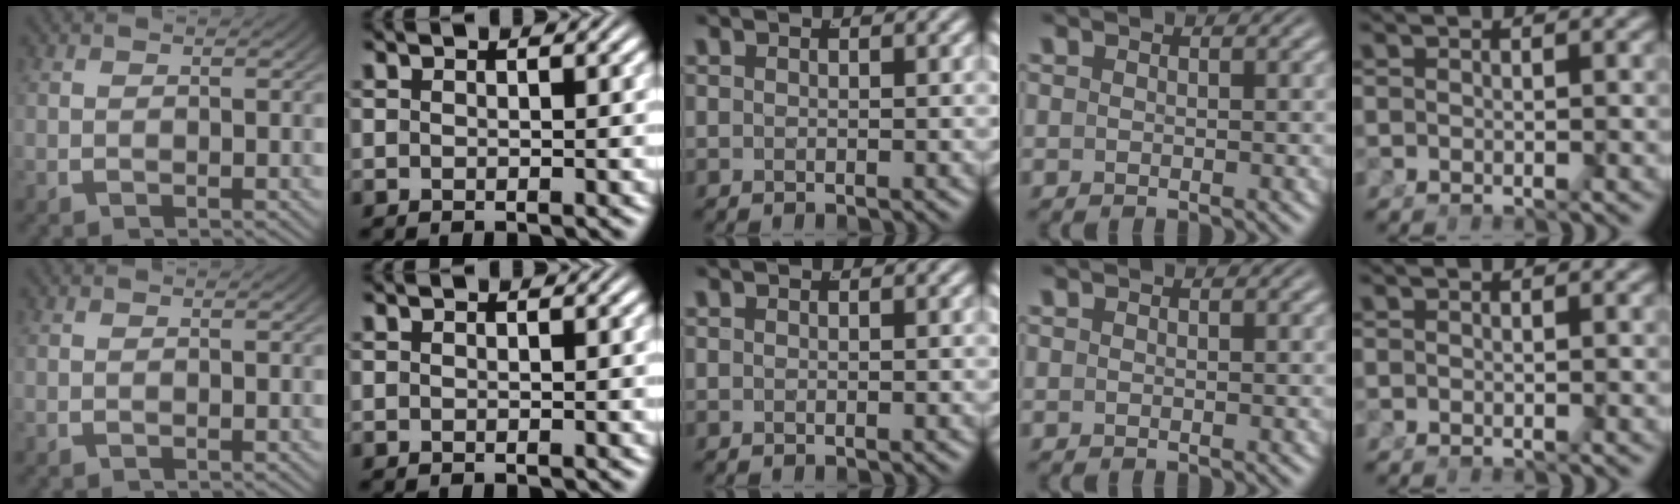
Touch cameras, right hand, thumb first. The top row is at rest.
{}